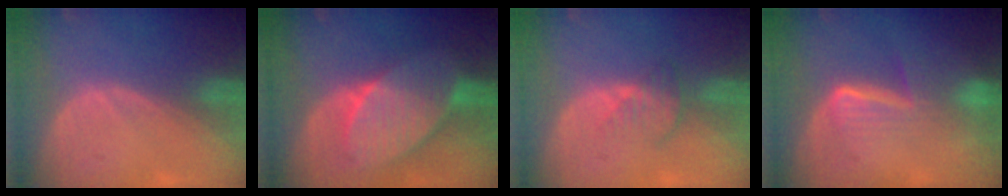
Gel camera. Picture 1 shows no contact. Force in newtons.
{"total": 8.8, "press": 8.8, "slide": 0.3}
{"total": 3.6, "press": 3.1, "slide": 1.7}
{"total": 6.7, "press": 5.8, "slide": 3.4}